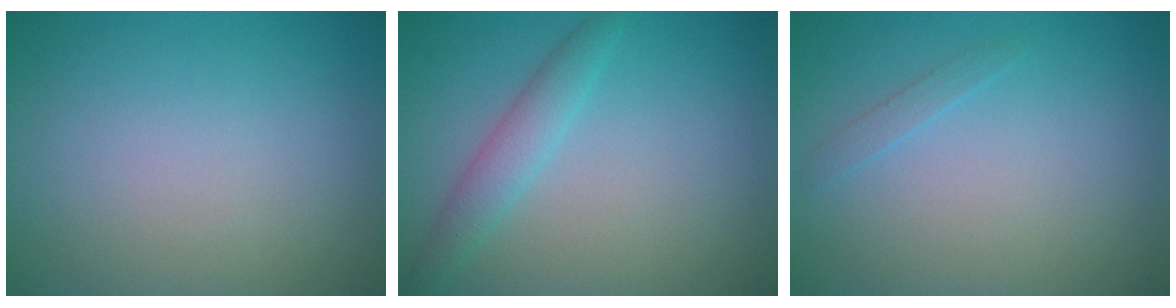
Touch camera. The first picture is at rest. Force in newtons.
{"total": 2.4, "press": 2.4, "slide": 0.0}
{"total": 0.7, "press": 0.7, "slide": 0.0}